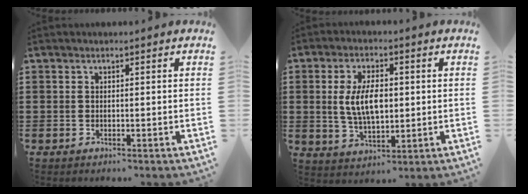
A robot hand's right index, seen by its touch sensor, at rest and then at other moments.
{"total": 7.6, "force": [0.5, 3.7, 6.6], "torque": [-0.126, 0.000, 0.001]}